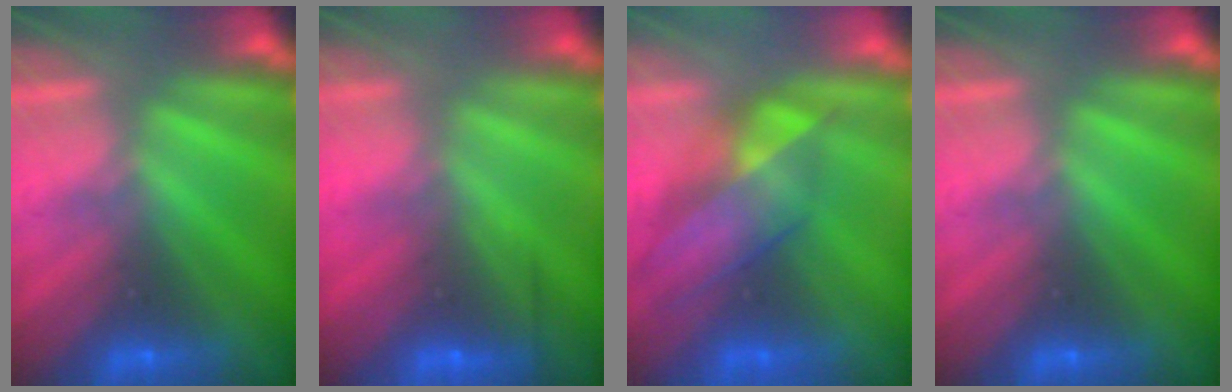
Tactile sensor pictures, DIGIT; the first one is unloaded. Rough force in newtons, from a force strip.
{"total": 2.4}
{"total": 4.3}
{"total": 0.0}